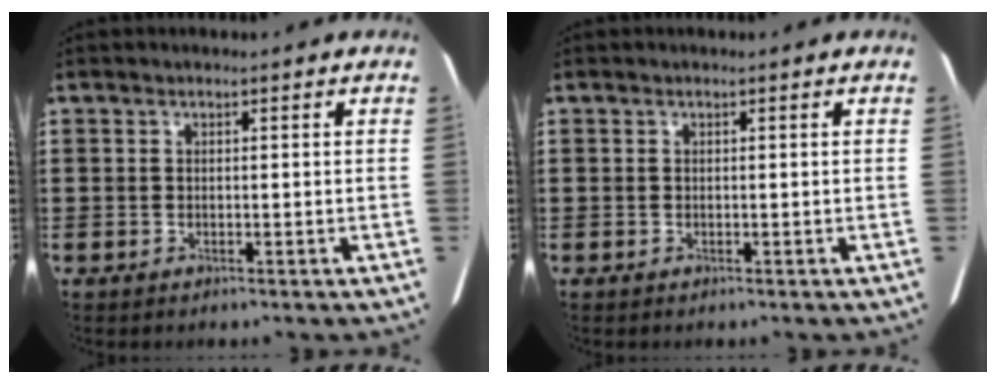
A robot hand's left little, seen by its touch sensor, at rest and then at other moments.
{"total": 0.0}